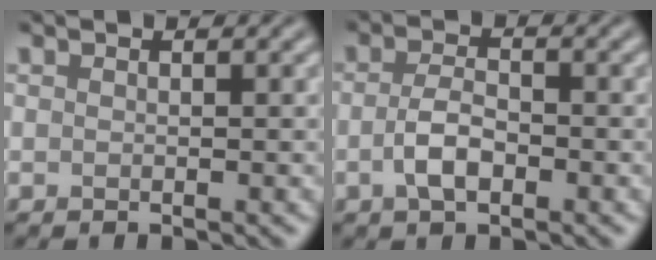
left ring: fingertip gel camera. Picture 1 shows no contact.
{"total": 3.0, "force": [-0.9, 1.4, 2.5], "torque": [-0.049, 0.001, -0.021]}